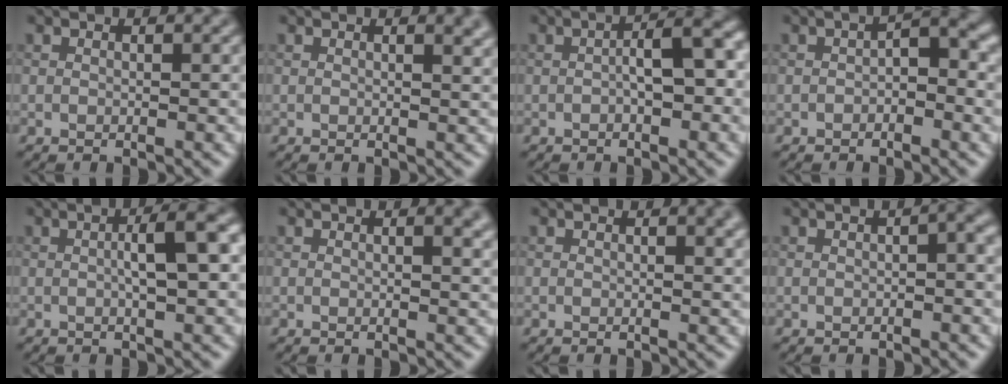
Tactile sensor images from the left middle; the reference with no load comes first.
{"total": 2.1, "force": [1.2, 0.8, 1.5], "torque": [-0.009, 0.002, 0.014]}
{"total": 4.9, "force": [-0.3, 1.5, 4.6], "torque": [-0.073, 0.012, -0.010]}
{"total": 2.2, "force": [-0.4, 1.0, 1.9], "torque": [-0.027, 0.007, -0.011]}
{"total": 4.9, "force": [0.6, 0.9, 4.8], "torque": [-0.072, 0.012, 0.007]}
{"total": 2.3, "force": [0.9, 0.9, 2.0], "torque": [-0.014, 0.003, 0.011]}
{"total": 1.9, "force": [0.8, 0.7, 1.6], "torque": [-0.012, 0.003, 0.010]}
{"total": 2.6, "force": [0.3, 0.7, 2.5], "torque": [-0.030, 0.009, 0.003]}